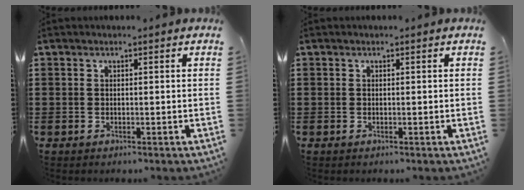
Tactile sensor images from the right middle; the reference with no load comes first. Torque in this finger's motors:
{"motor_torque": [-0.03, 0.03, 0.04, 0.00]}